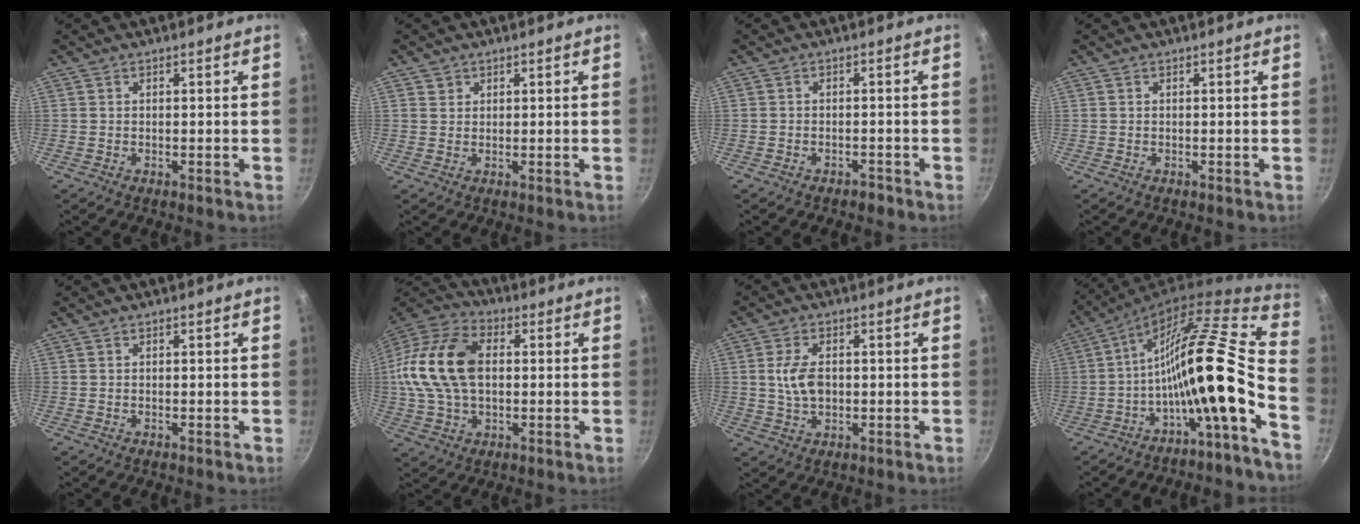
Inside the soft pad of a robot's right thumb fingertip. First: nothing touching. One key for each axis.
{"total": 1.7, "fx": 0.8, "fy": 1.5, "fz": 0.2, "tx": 0.008, "ty": 0.004, "tz": 0.012}
{"total": 1.5, "fx": -1.3, "fy": 0.7, "fz": 0.4, "tx": -0.002, "ty": 0.019, "tz": -0.013}
{"total": 0.0}
{"total": 0.0}
{"total": 18.9, "fx": 1.5, "fy": 12.2, "fz": 14.4, "tx": -0.274, "ty": 0.031, "tz": 0.016}
{"total": 3.1, "fx": 0.4, "fy": 1.7, "fz": 2.6, "tx": -0.046, "ty": 0.000, "tz": 0.009}
{"total": 17.2, "fx": -6.6, "fy": 1.8, "fz": 15.8, "tx": -0.205, "ty": 0.057, "tz": -0.117}